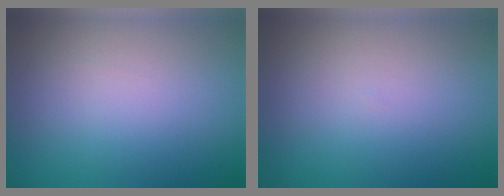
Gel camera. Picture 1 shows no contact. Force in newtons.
{"total": 0.0}